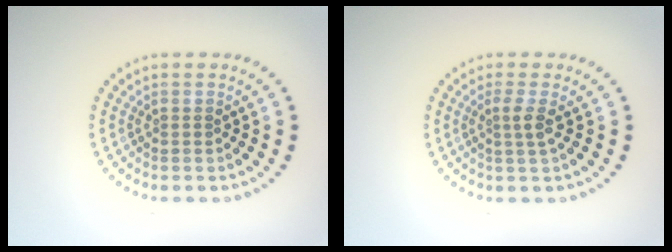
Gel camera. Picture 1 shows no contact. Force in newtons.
{"total": 1.5, "press": 1.0, "slide": 1.1}